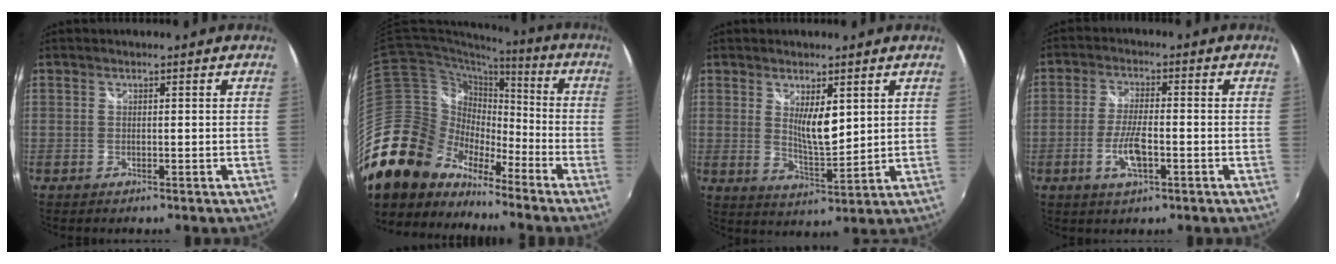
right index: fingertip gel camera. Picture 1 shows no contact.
{"total": 20.0, "force": [-14.5, 12.7, 5.4], "torque": [-0.136, 0.033, -0.265]}
{"total": 6.9, "force": [2.3, 2.4, 6.1], "torque": [-0.096, -0.014, 0.044]}
{"total": 7.0, "force": [-2.4, 2.2, 6.2], "torque": [-0.129, -0.004, -0.046]}